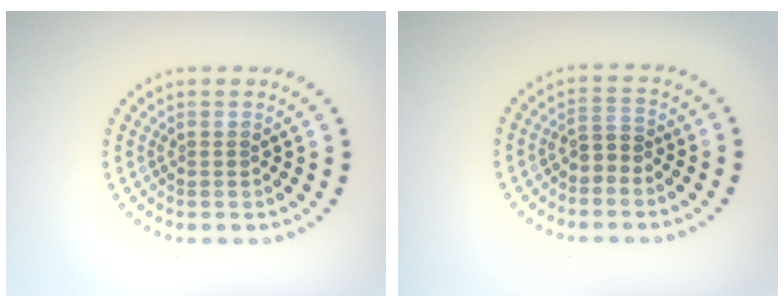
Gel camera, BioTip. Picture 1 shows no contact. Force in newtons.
{"total": 1.9, "press": 1.6, "slide": 0.9}